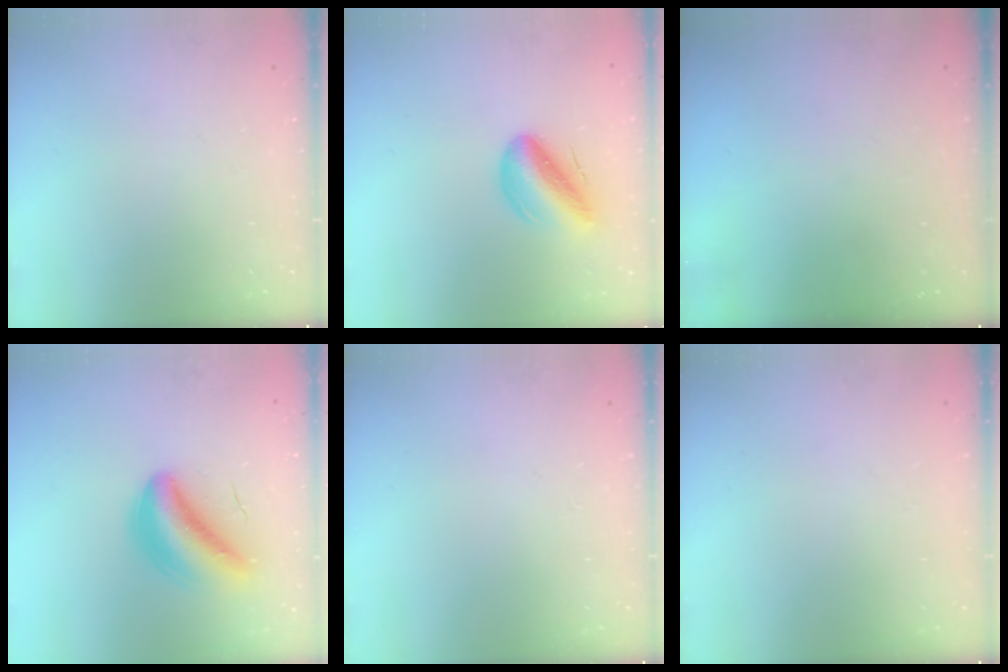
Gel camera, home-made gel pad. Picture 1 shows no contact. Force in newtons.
{"total": 12.5, "press": 12.0, "slide": 3.7}
{"total": 0.0}
{"total": 7.2, "press": 6.6, "slide": 2.9}
{"total": 0.0}
{"total": 0.0}